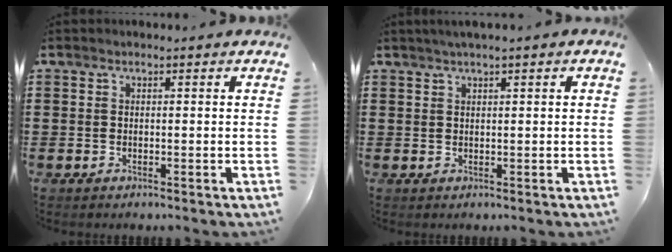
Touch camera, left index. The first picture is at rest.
{"total": 1.1, "force": [0.7, -0.1, 0.9], "torque": [-0.016, 0.000, 0.012]}